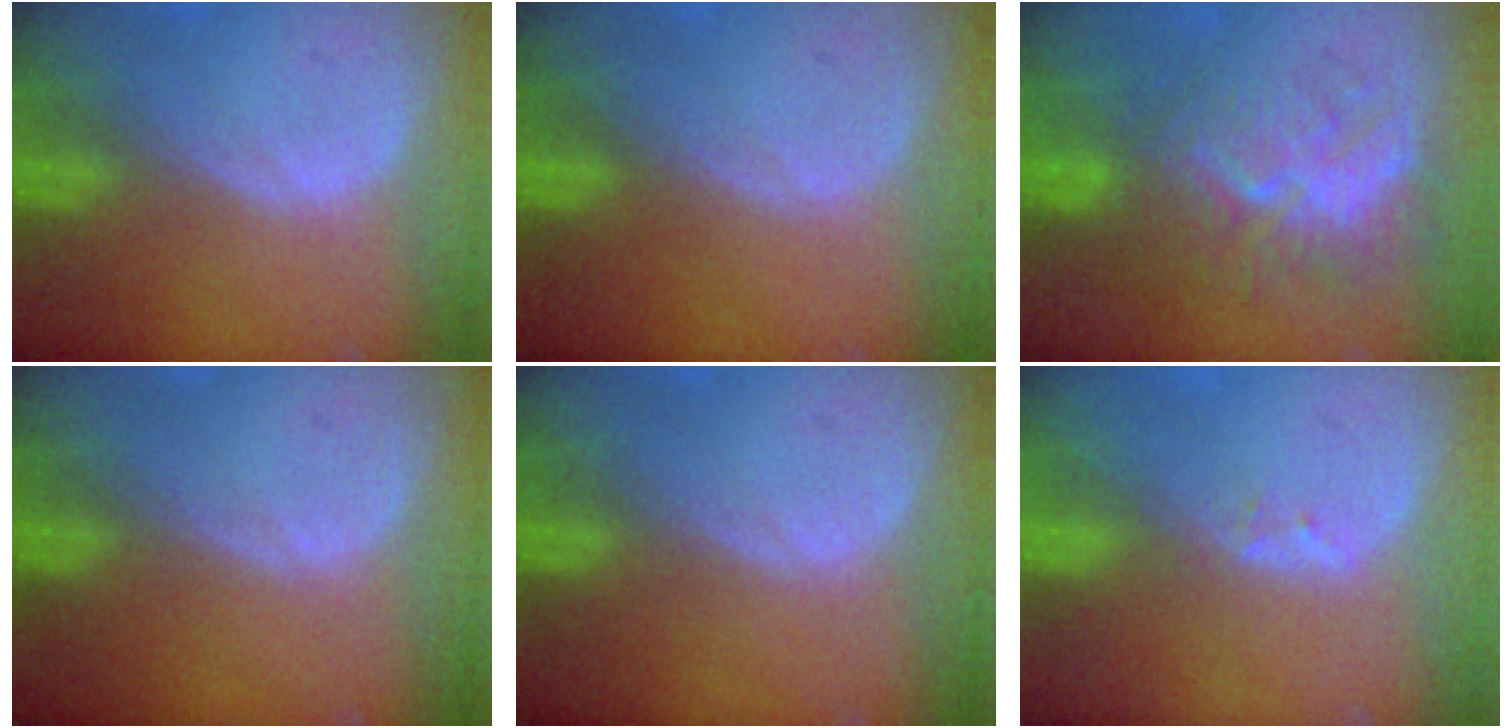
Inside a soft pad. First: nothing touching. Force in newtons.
{"total": 0.0}
{"total": 10.1, "press": 8.8, "slide": 4.9}
{"total": 0.0}
{"total": 0.0}
{"total": 1.4, "press": 1.3, "slide": 0.7}